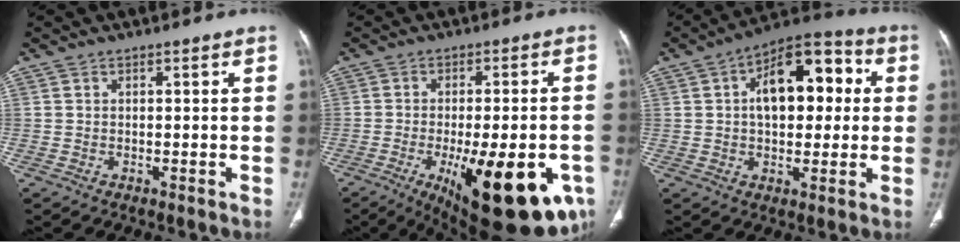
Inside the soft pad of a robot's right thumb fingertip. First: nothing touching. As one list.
[{"total": 23.2, "force": [-9.1, 8.3, 19.8], "torque": [-0.219, -0.005, -0.110]}, {"total": 16.2, "force": [2.8, 9.1, 13.1], "torque": [-0.160, 0.028, 0.038]}]